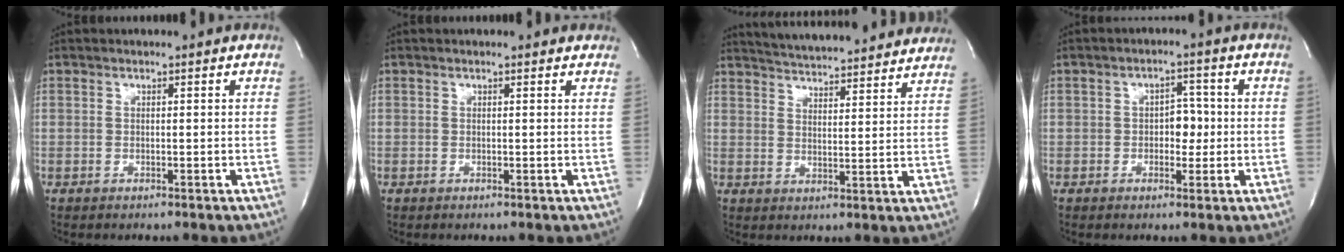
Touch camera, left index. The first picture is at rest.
{"total": 1.5, "force": [1.2, 0.6, 0.6], "torque": [-0.015, 0.008, 0.008]}
{"total": 21.9, "force": [20.4, 2.6, 7.3], "torque": [-0.117, -0.007, 0.263]}
{"total": 3.9, "force": [-0.3, 2.5, 3.0], "torque": [-0.038, 0.010, -0.005]}